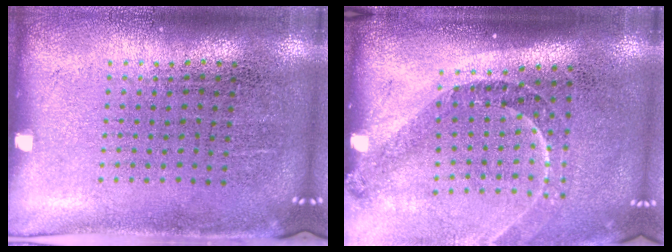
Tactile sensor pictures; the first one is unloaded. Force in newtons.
{"total": 1.4, "press": 1.3, "slide": 0.7}